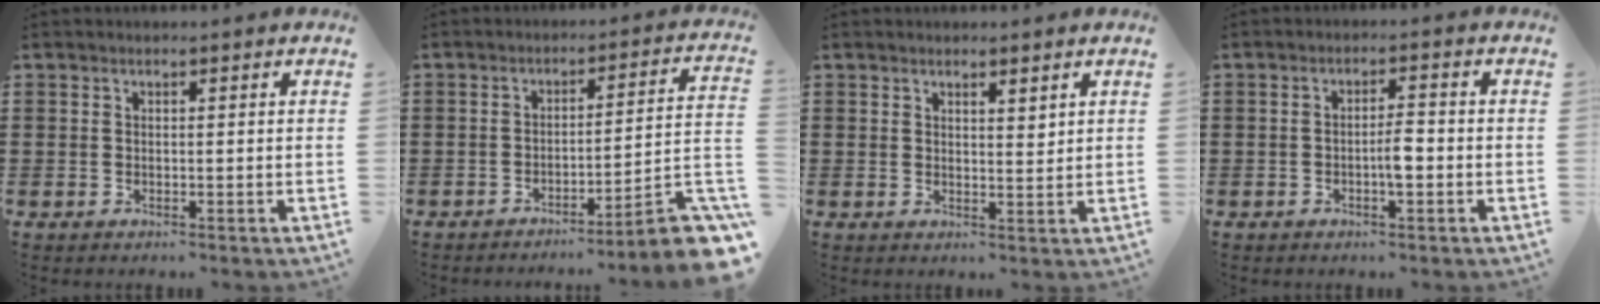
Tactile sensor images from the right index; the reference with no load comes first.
{"total": 6.0, "force": [-4.3, -0.2, 4.2], "torque": [-0.059, -0.026, -0.087]}
{"total": 1.7, "force": [1.5, 0.5, 0.6], "torque": [-0.007, 0.002, 0.026]}
{"total": 3.4, "force": [-1.0, 0.8, 3.2], "torque": [-0.064, 0.002, -0.021]}